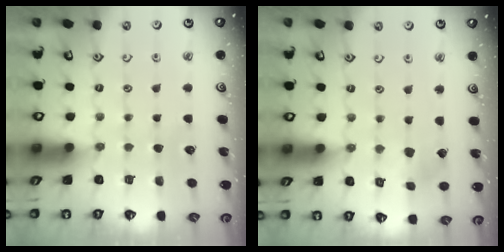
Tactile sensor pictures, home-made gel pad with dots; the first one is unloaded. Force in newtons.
{"total": 3.0, "press": 3.0, "slide": 0.2}